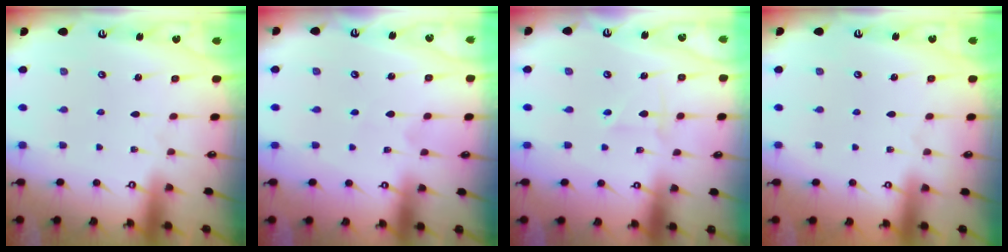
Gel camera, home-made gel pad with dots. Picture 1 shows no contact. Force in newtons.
{"total": 2.9, "press": 2.9, "slide": 0.2}
{"total": 2.1, "press": 2.1, "slide": 0.3}
{"total": 0.0}